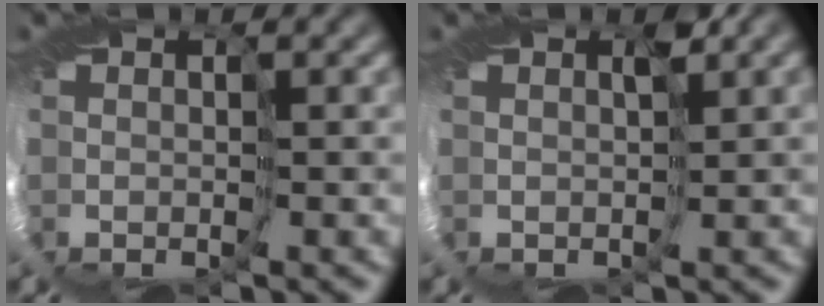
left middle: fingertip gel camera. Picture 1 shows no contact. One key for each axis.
{"total": 1.6, "fx": 1.0, "fy": 0.3, "fz": 1.2, "tx": -0.011, "ty": 0.008, "tz": 0.010}